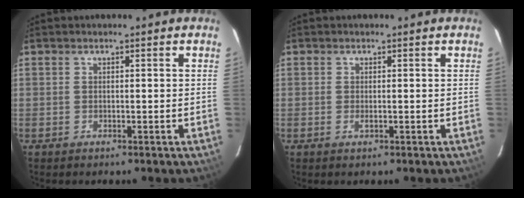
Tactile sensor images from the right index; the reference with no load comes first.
{"total": 0.8, "force": [-0.1, 0.3, 0.7], "torque": [-0.016, -0.001, -0.002]}